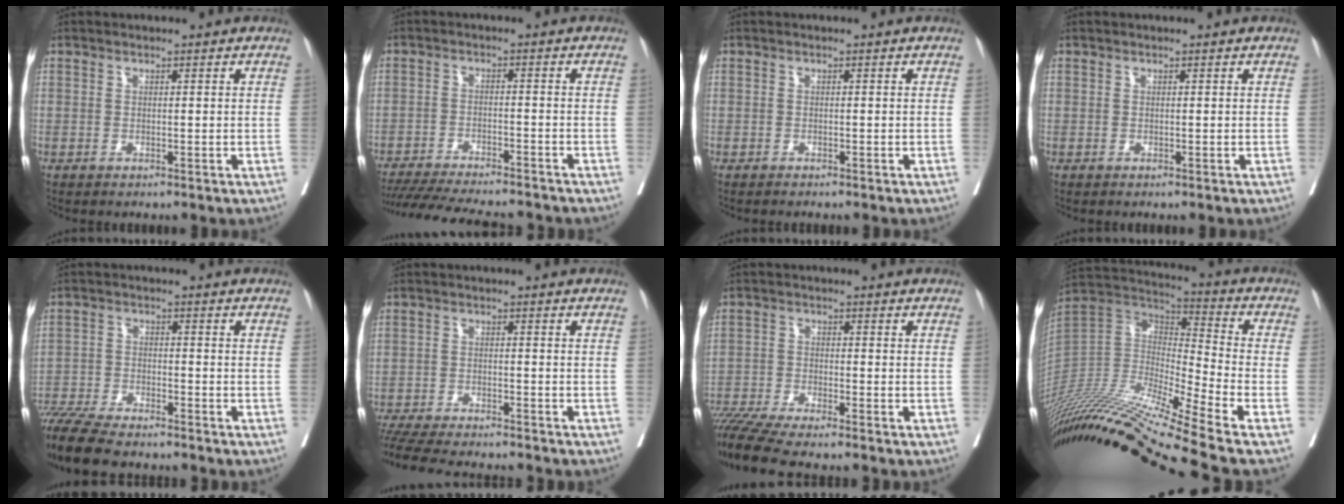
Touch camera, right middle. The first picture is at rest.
{"total": 16.3, "force": [-14.8, 2.0, 6.4], "torque": [-0.132, -0.026, -0.215]}
{"total": 1.0, "force": [-0.9, 0.0, 0.4], "torque": [-0.008, 0.000, -0.013]}
{"total": 0.0}
{"total": 12.0, "force": [-10.6, 1.6, 5.5], "torque": [-0.095, -0.023, -0.173]}
{"total": 15.1, "force": [-13.6, 1.9, 6.3], "torque": [-0.126, -0.030, -0.201]}
{"total": 11.8, "force": [-10.3, 0.0, 5.8], "torque": [-0.098, -0.025, -0.174]}
{"total": 27.2, "force": [-22.5, -2.0, 15.1], "torque": [-0.313, -0.030, -0.409]}